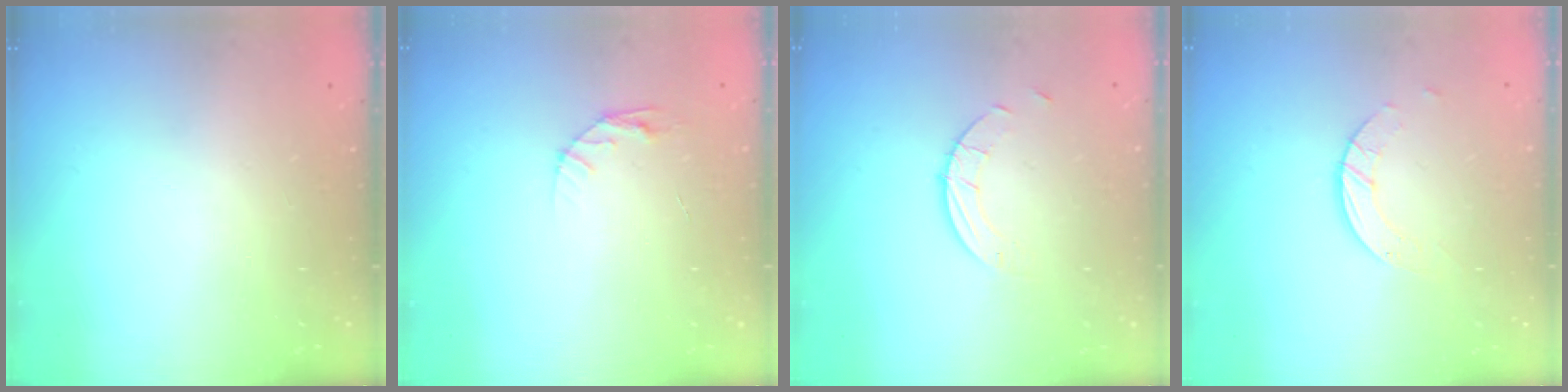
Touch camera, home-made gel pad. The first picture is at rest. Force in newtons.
{"total": 5.3, "press": 5.3, "slide": 0.6}
{"total": 2.5, "press": 2.5, "slide": 0.2}
{"total": 3.6, "press": 3.6, "slide": 0.2}